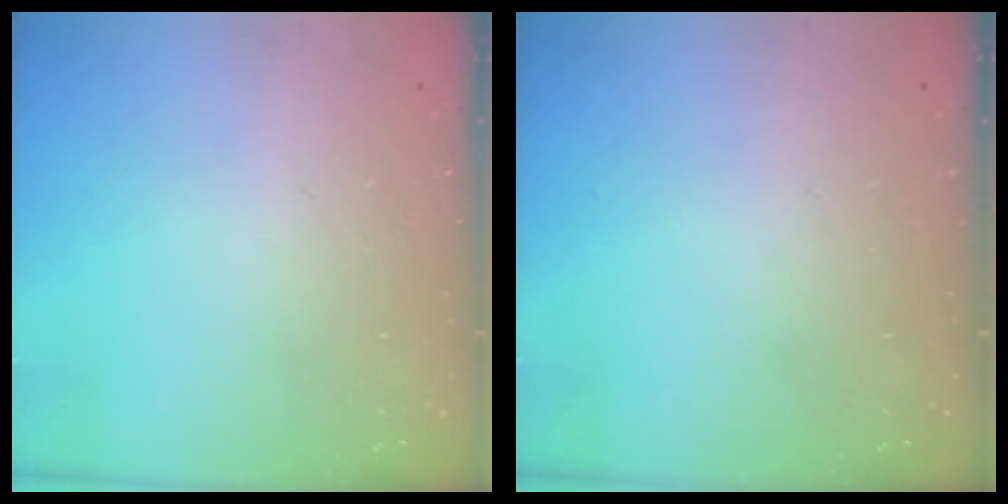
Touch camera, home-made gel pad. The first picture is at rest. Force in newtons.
{"total": 0.0}